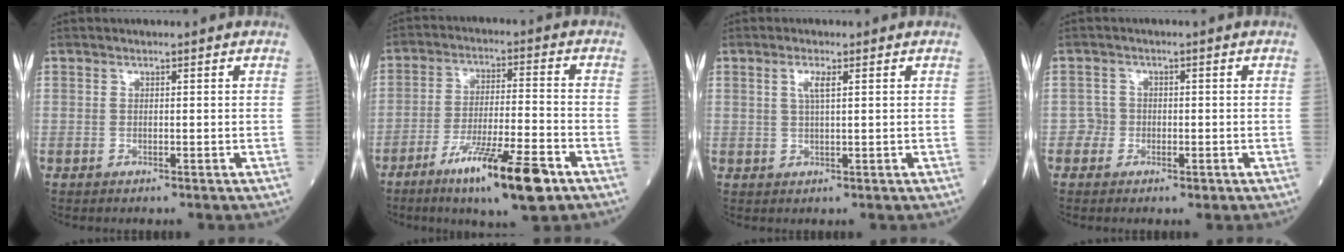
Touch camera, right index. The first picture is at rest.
{"total": 13.4, "force": [-7.8, 1.1, 10.8], "torque": [-0.186, -0.025, -0.130]}
{"total": 2.3, "force": [0.9, 0.2, 2.1], "torque": [-0.046, 0.002, 0.017]}
{"total": 2.1, "force": [-0.8, 1.9, 0.2], "torque": [0.006, 0.009, -0.017]}